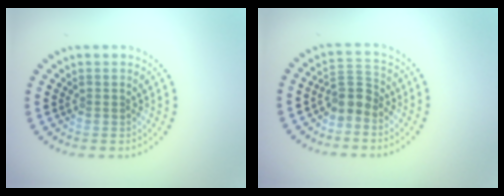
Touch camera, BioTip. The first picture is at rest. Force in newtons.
{"total": 2.3, "press": 1.9, "slide": 1.3}